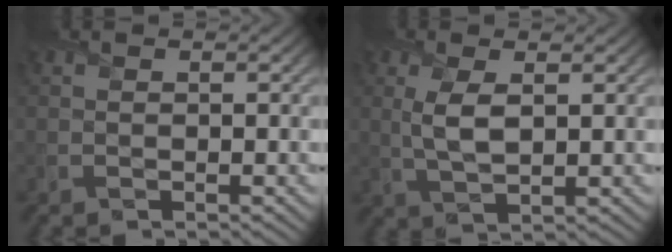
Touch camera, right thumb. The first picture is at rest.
{"total": 4.1, "force": [0.9, 1.6, 3.6], "torque": [-0.087, -0.002, 0.022]}